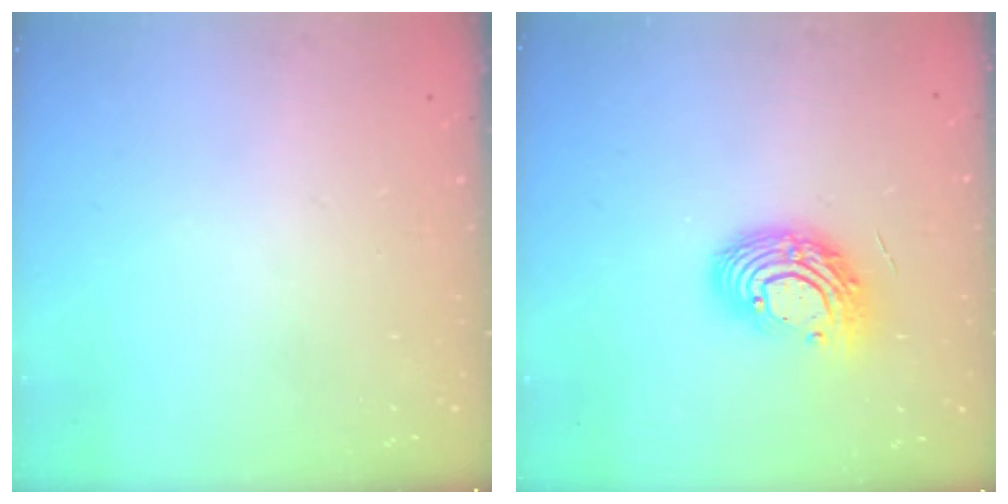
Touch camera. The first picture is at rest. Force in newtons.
{"total": 12.1, "press": 12.0, "slide": 1.0}